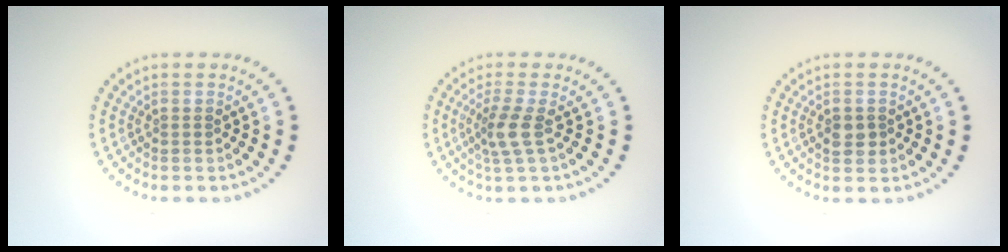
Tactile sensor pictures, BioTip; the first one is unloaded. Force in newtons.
{"total": 2.5, "press": 1.9, "slide": 1.6}
{"total": 1.8, "press": 1.8, "slide": 0.3}